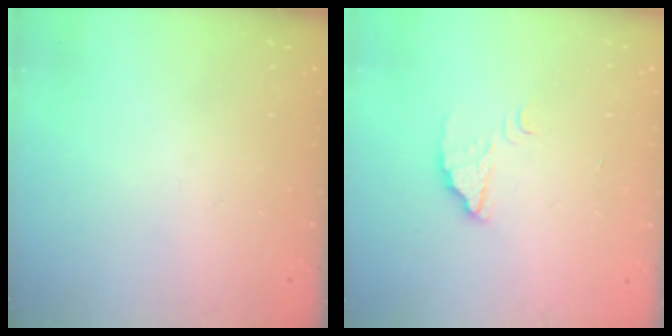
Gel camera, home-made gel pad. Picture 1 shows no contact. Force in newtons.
{"total": 2.9, "press": 2.9, "slide": 0.2}